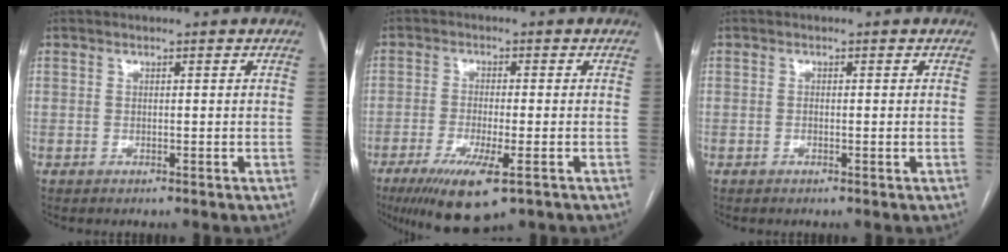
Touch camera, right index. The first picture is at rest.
{"total": 10.0, "force": [-5.5, 1.6, 8.2], "torque": [-0.148, -0.027, -0.089]}
{"total": 0.7, "force": [-0.2, 0.2, 0.7], "torque": [-0.011, 0.000, -0.003]}